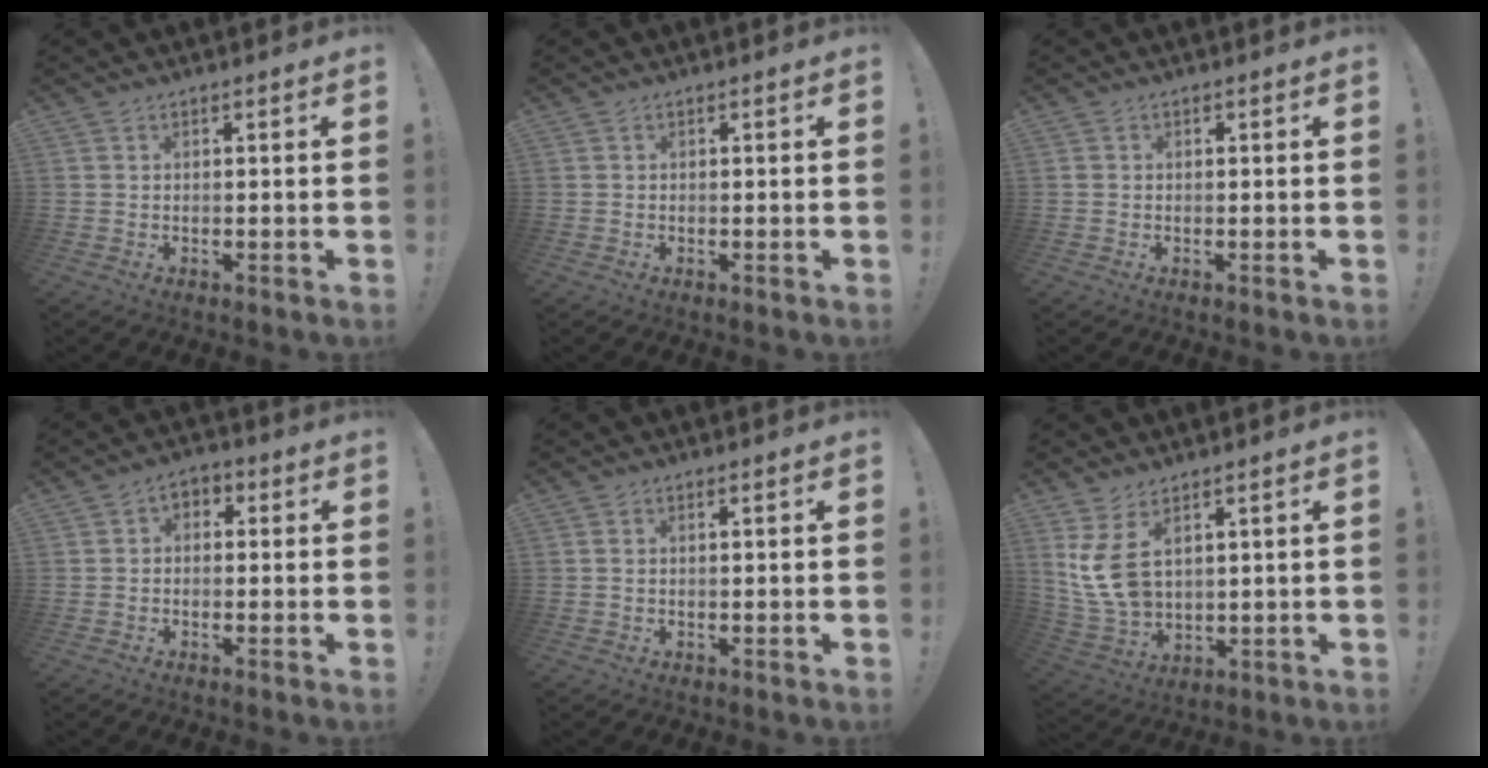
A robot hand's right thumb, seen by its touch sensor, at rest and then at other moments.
{"total": 0.0}
{"total": 0.5, "force": [0.0, 0.5, 0.1], "torque": [-0.008, 0.006, 0.000]}
{"total": 3.3, "force": [-0.8, 2.7, 1.8], "torque": [-0.029, 0.014, -0.015]}
{"total": 0.6, "force": [0.3, 0.4, 0.5], "torque": [-0.017, 0.005, 0.006]}
{"total": 11.1, "force": [4.4, 6.3, 7.9], "torque": [-0.160, -0.027, 0.087]}